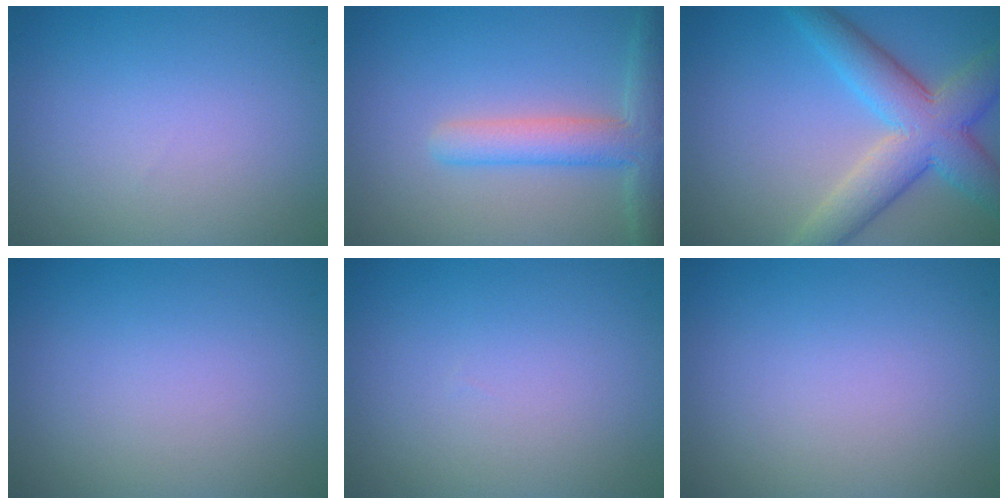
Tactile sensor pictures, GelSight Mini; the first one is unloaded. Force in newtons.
{"total": 4.5, "press": 4.5, "slide": 0.5}
{"total": 7.5, "press": 7.5, "slide": 0.2}
{"total": 0.0}
{"total": 0.0}
{"total": 0.0}